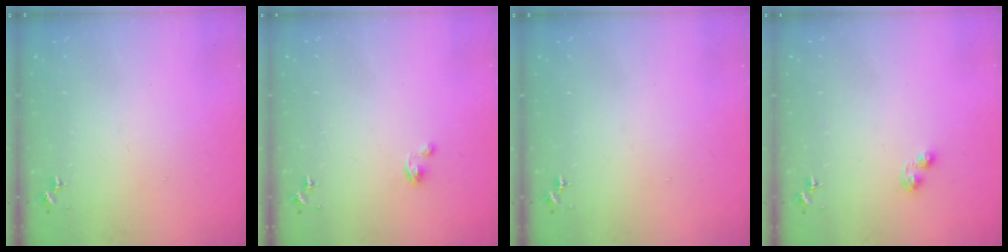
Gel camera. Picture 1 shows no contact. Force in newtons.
{"total": 1.4, "press": 1.4, "slide": 0.1}
{"total": 0.0}
{"total": 3.4, "press": 3.4, "slide": 0.4}